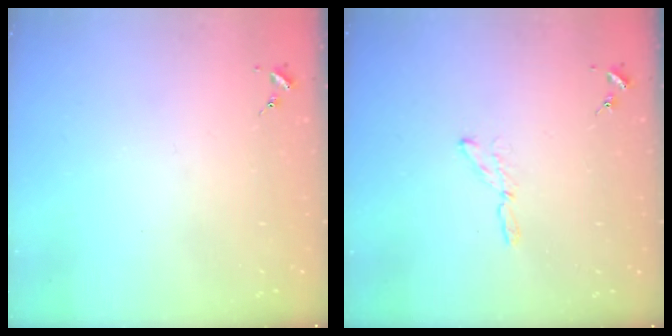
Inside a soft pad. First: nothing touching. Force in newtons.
{"total": 3.6, "press": 3.6, "slide": 0.3}